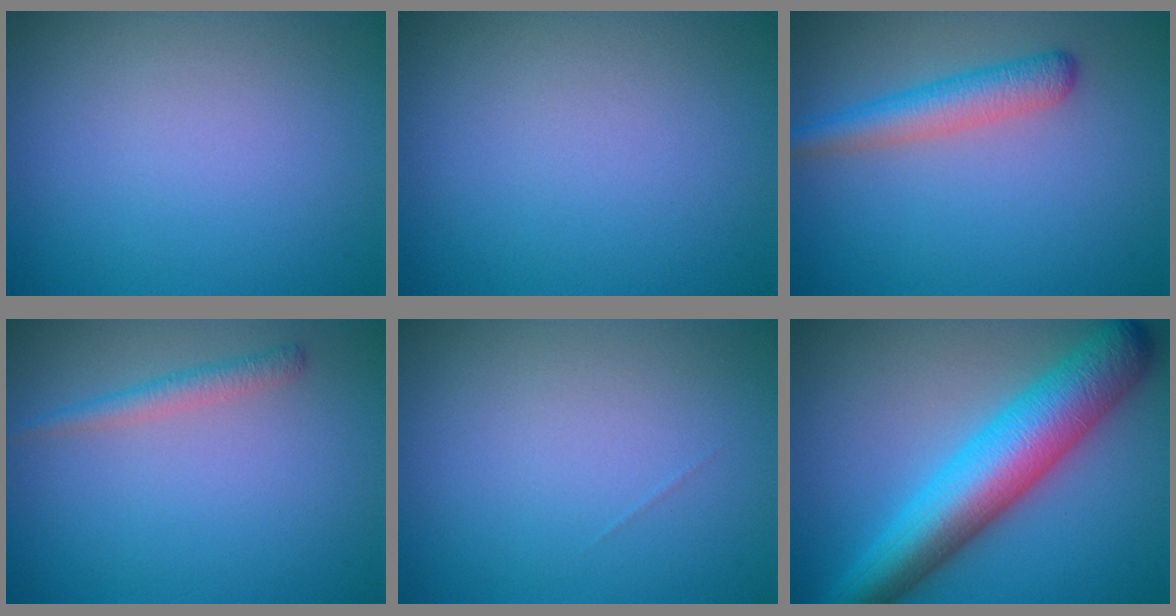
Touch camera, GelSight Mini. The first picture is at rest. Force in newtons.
{"total": 0.0}
{"total": 3.3, "press": 3.3, "slide": 0.1}
{"total": 1.6, "press": 1.6, "slide": 0.1}
{"total": 0.0}
{"total": 9.5, "press": 9.5, "slide": 0.1}